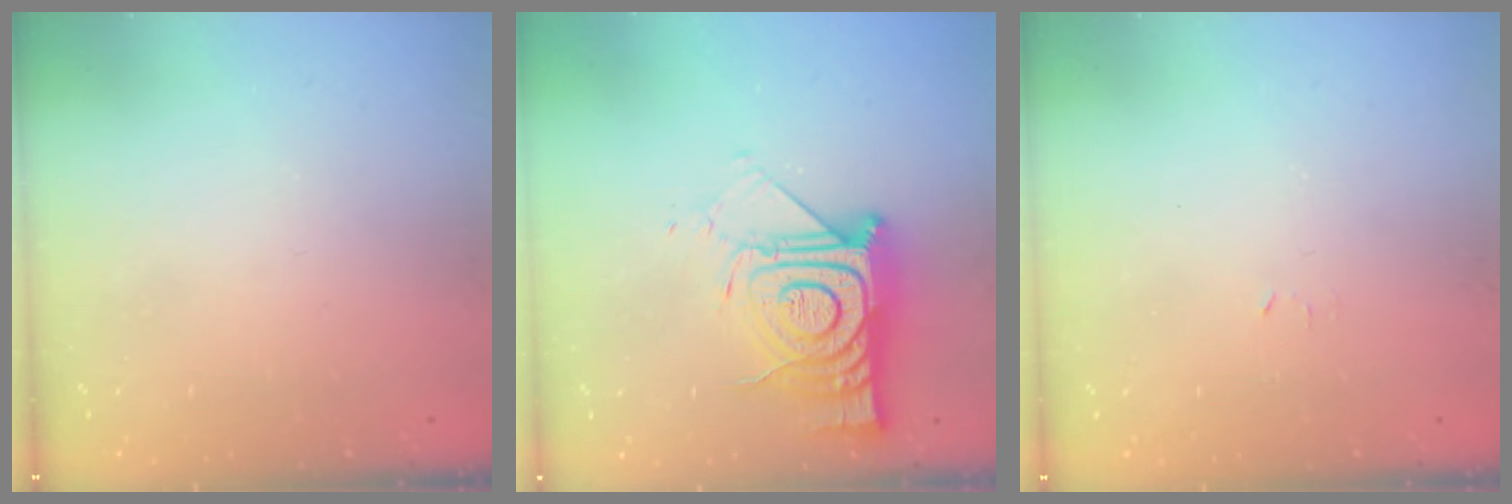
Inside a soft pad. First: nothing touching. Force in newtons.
{"total": 16.3, "press": 16.2, "slide": 1.5}
{"total": 2.4, "press": 2.4, "slide": 0.4}